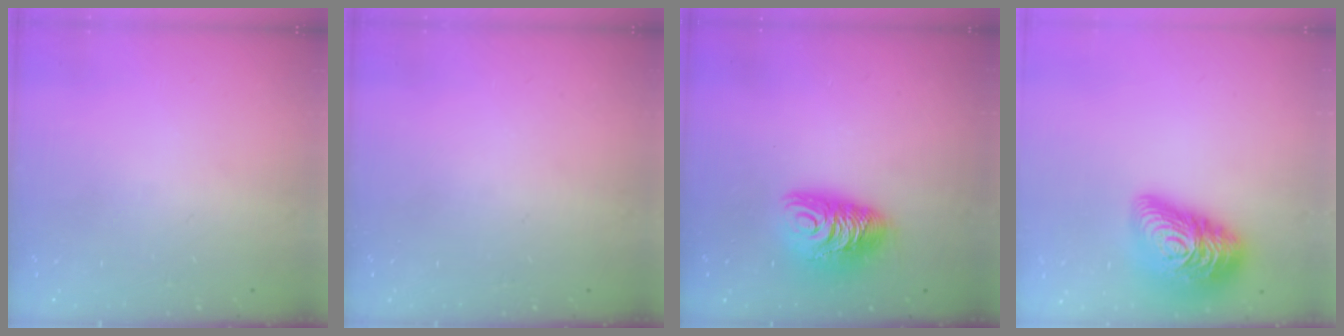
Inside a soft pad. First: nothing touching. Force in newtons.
{"total": 0.0}
{"total": 9.5, "press": 9.5, "slide": 1.0}
{"total": 21.0, "press": 21.0, "slide": 1.1}